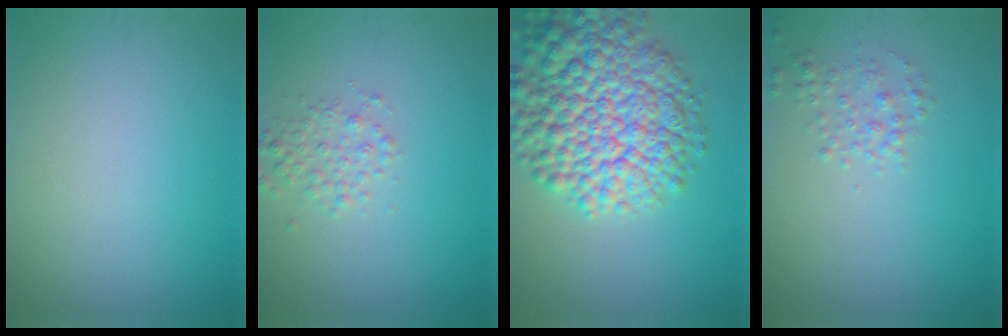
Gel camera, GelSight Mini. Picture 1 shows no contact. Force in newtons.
{"total": 2.0, "press": 2.0, "slide": 0.1}
{"total": 11.4, "press": 11.4, "slide": 0.5}
{"total": 1.6, "press": 1.6, "slide": 0.1}